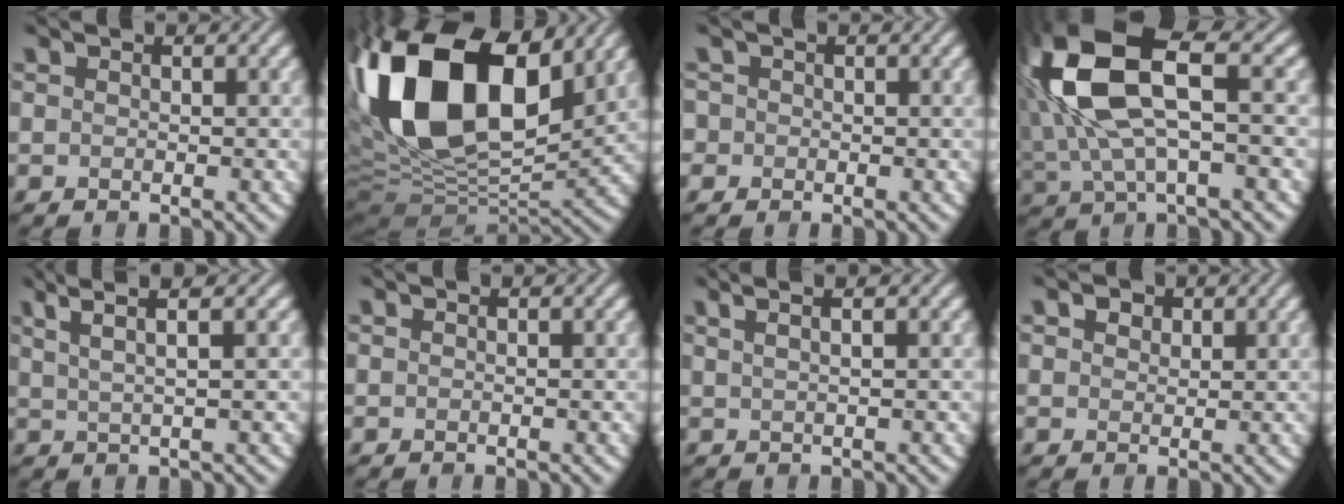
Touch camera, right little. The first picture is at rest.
{"total": 19.1, "force": [3.9, 10.8, 15.2], "torque": [-0.296, 0.018, 0.055]}
{"total": 1.0, "force": [-0.1, 1.0, 0.1], "torque": [0.005, 0.000, -0.008]}
{"total": 11.2, "force": [2.1, 4.8, 9.9], "torque": [-0.227, 0.011, 0.037]}
{"total": 5.2, "force": [3.4, 1.3, 3.8], "torque": [-0.059, 0.024, 0.027]}
{"total": 0.0}
{"total": 4.9, "force": [2.6, 2.3, 3.4], "torque": [-0.023, 0.041, 0.004]}
{"total": 1.6, "force": [1.0, 1.1, 0.6], "torque": [-0.010, -0.001, 0.016]}